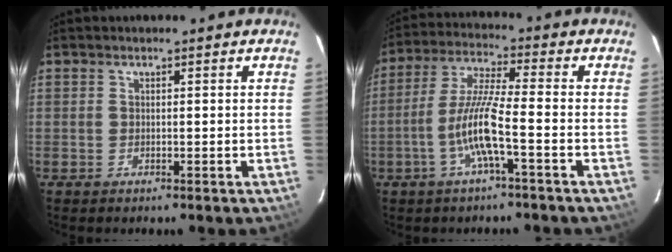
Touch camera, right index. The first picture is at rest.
{"total": 8.9, "force": [-3.3, 0.0, 8.3], "torque": [-0.176, 0.005, -0.065]}